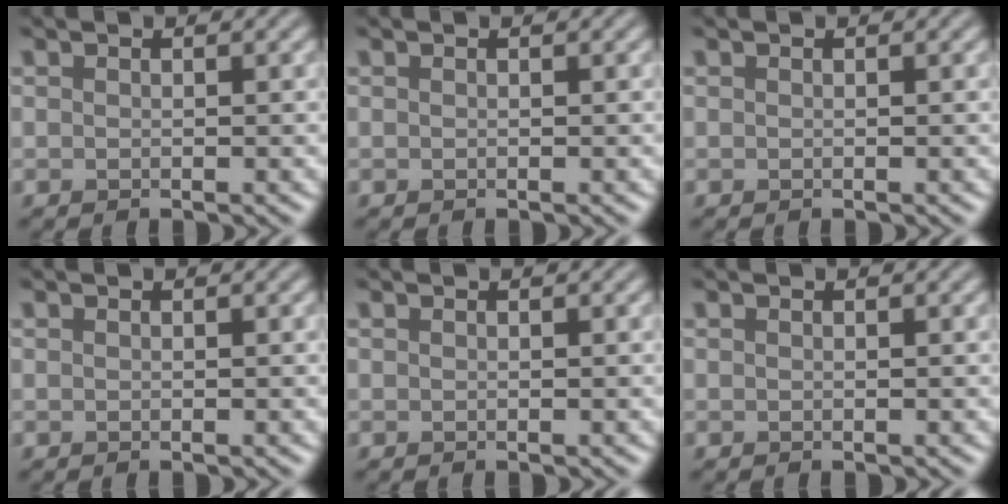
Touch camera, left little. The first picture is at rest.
{"total": 0.0}
{"total": 0.0}
{"total": 0.0}
{"total": 0.0}
{"total": 0.0}